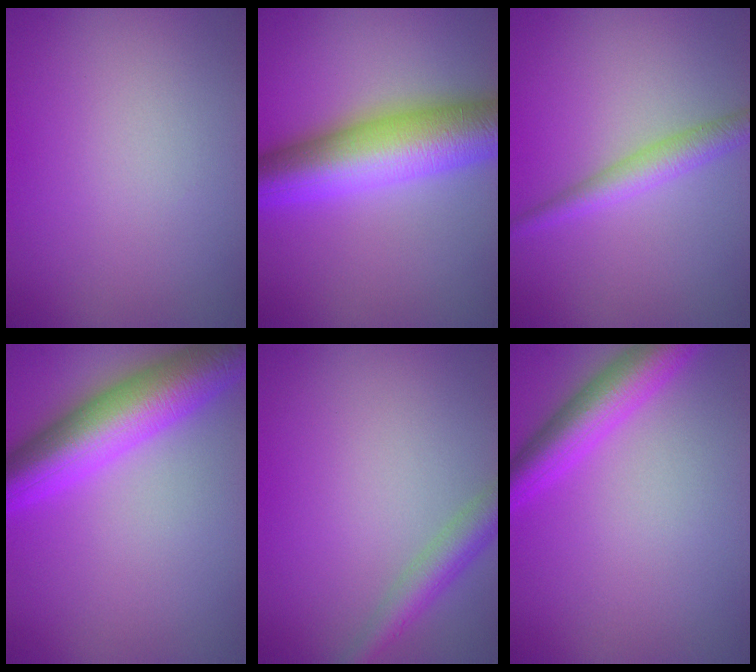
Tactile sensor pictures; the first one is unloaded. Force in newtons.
{"total": 9.9, "press": 9.9, "slide": 0.1}
{"total": 2.6, "press": 2.6, "slide": 0.2}
{"total": 8.8, "press": 8.8, "slide": 0.0}
{"total": 3.3, "press": 3.3, "slide": 0.1}
{"total": 4.9, "press": 4.9, "slide": 0.2}